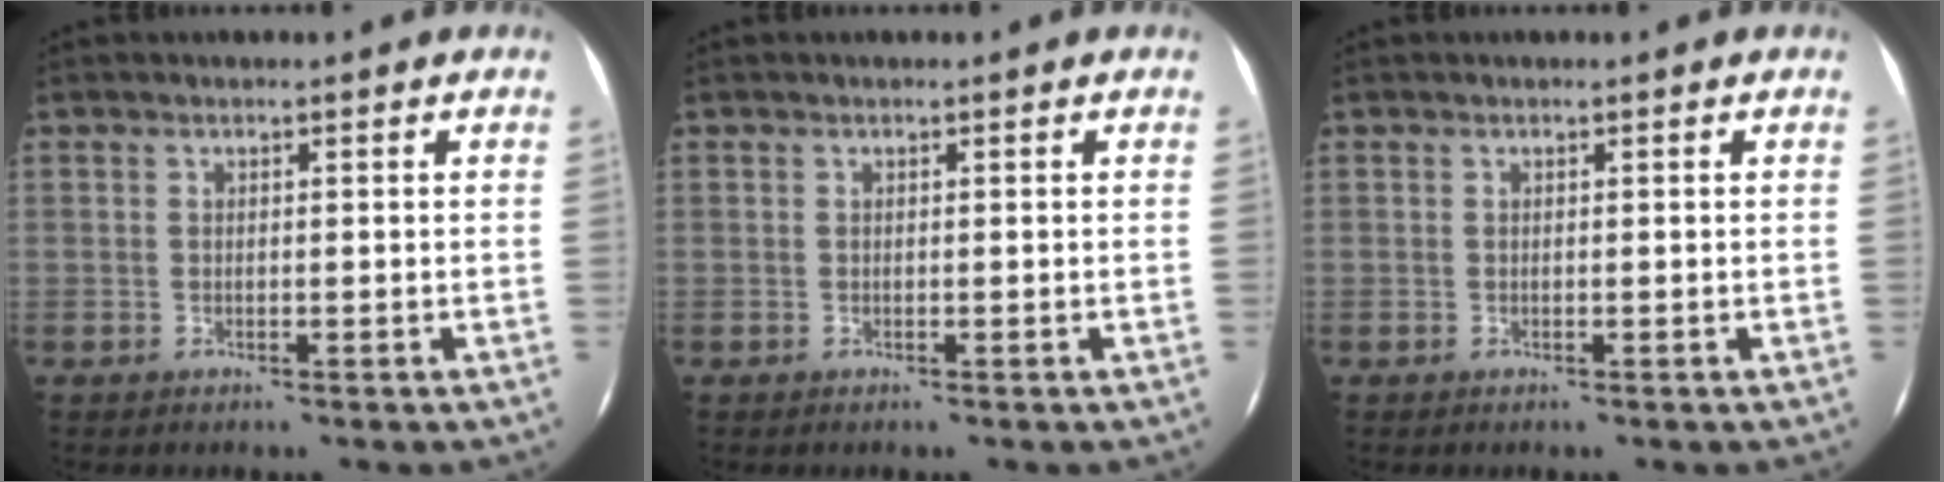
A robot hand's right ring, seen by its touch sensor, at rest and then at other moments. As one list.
[{"total": 0.0}, {"total": 0.0}]